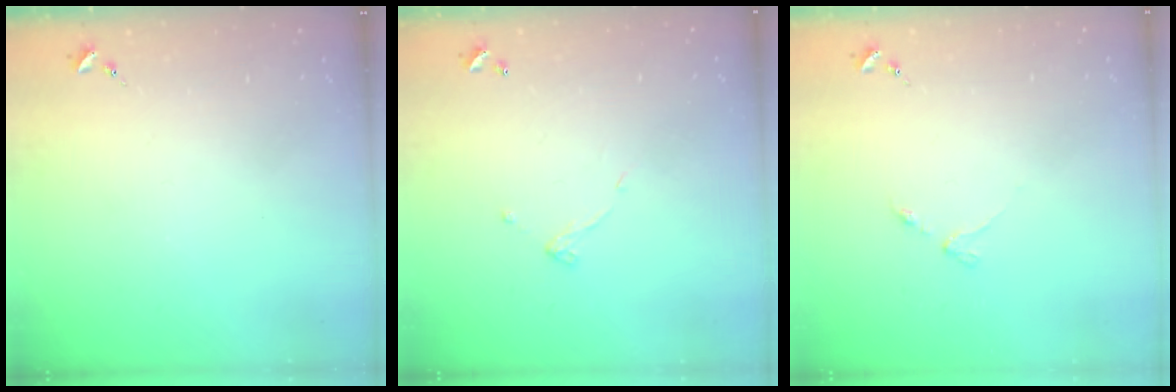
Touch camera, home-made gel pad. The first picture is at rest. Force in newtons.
{"total": 4.4, "press": 4.4, "slide": 0.2}
{"total": 3.2, "press": 3.1, "slide": 0.5}